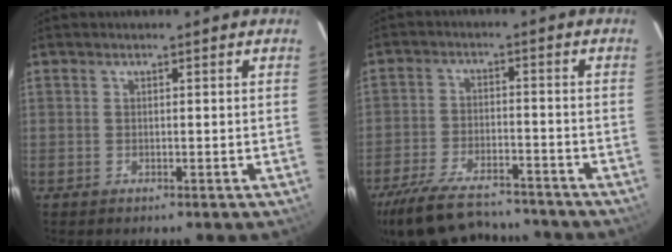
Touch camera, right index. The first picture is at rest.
{"total": 19.8, "force": [-16.8, 6.3, 8.2], "torque": [-0.185, -0.010, -0.258]}